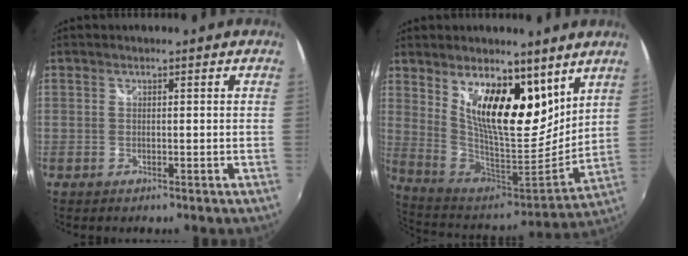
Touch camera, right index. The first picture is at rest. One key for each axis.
{"total": 18.4, "fx": 9.3, "fy": 8.0, "fz": 13.8, "tx": -0.242, "ty": -0.008, "tz": 0.175}